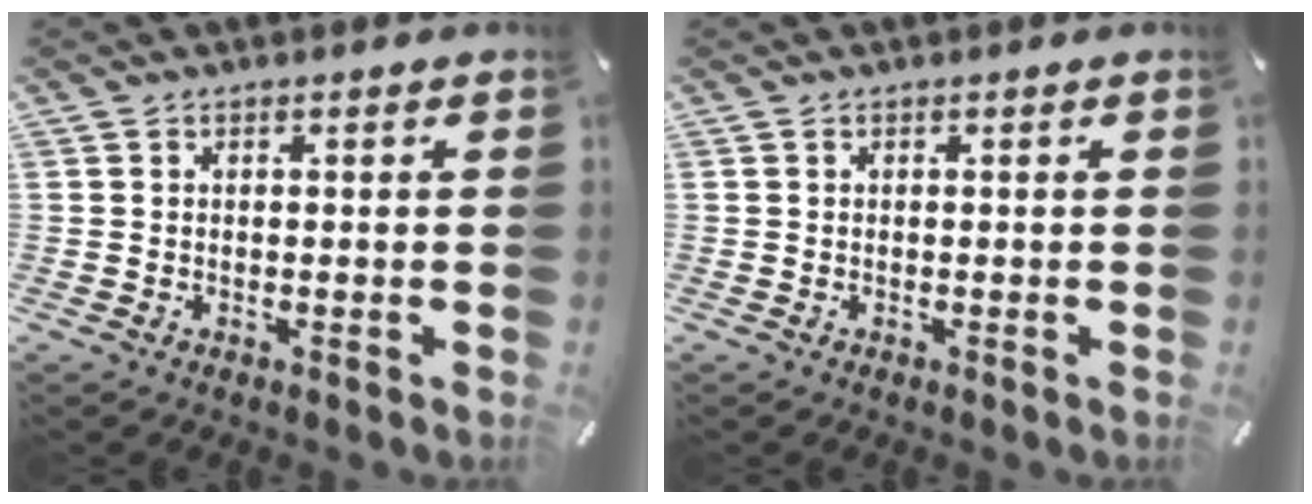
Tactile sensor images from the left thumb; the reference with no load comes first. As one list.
[{"total": 0.0}]